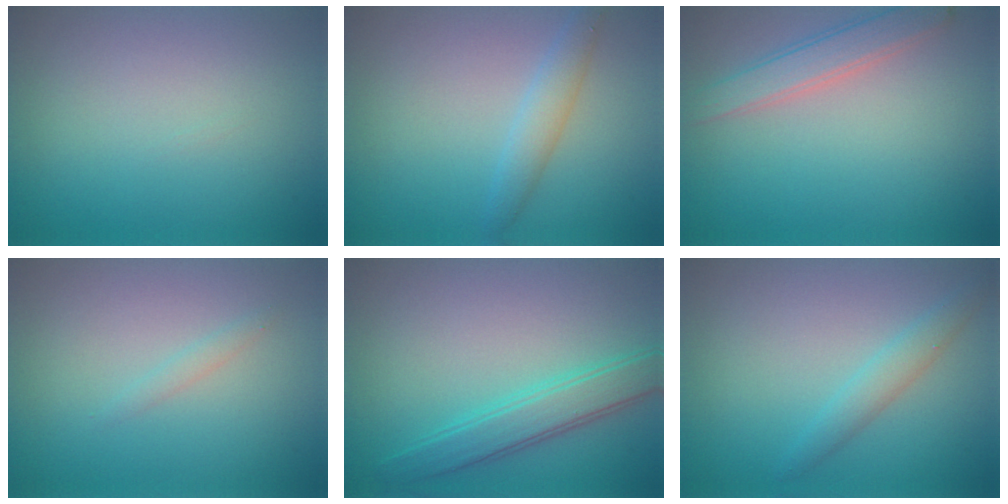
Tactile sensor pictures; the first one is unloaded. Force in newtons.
{"total": 2.0, "press": 2.0, "slide": 0.0}
{"total": 2.9, "press": 2.9, "slide": 0.1}
{"total": 0.7, "press": 0.7, "slide": 0.1}
{"total": 3.6, "press": 3.6, "slide": 0.1}
{"total": 1.9, "press": 1.9, "slide": 0.0}